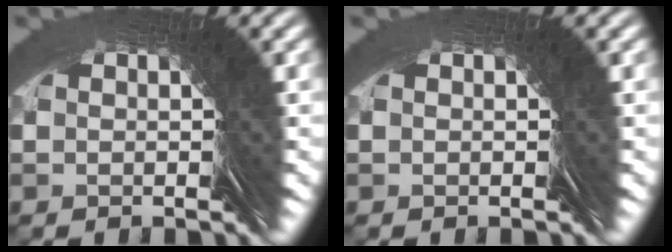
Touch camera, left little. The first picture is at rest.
{"total": 0.0}